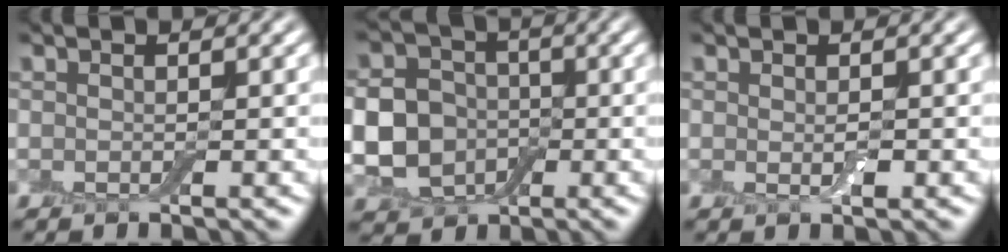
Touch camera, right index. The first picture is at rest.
{"total": 9.7, "force": [-1.4, 8.5, 4.4], "torque": [-0.094, -0.012, -0.051]}
{"total": 0.9, "force": [0.0, 0.2, 0.8], "torque": [-0.016, -0.003, -0.001]}